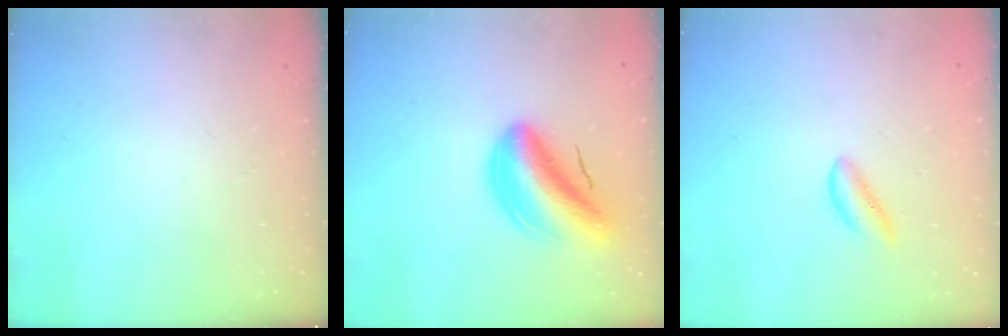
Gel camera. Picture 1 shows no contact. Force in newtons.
{"total": 10.7, "press": 10.2, "slide": 3.0}
{"total": 1.6, "press": 1.5, "slide": 0.3}